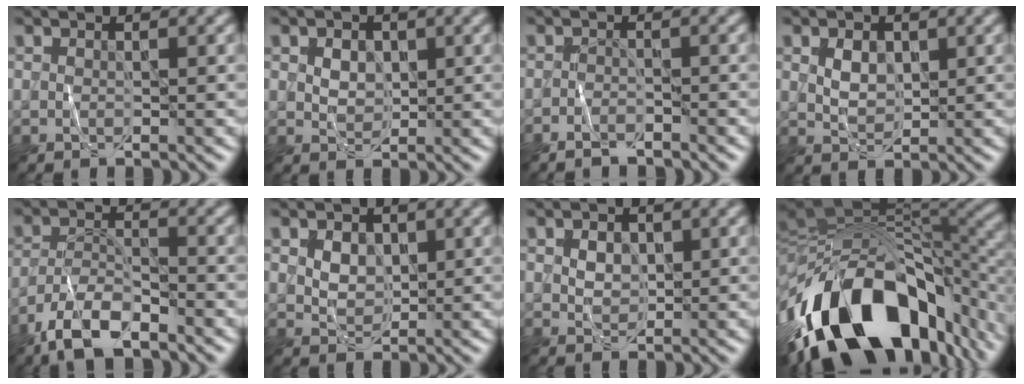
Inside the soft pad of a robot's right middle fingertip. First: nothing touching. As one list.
[{"total": 1.9, "force": [0.5, 1.5, 1.1], "torque": [-0.022, -0.002, 0.006]}, {"total": 1.4, "force": [-1.4, 0.2, 0.4], "torque": [-0.007, 0.001, -0.026]}, {"total": 2.0, "force": [0.5, 1.4, 1.4], "torque": [-0.028, -0.002, 0.012]}, {"total": 6.0, "force": [-4.7, 1.9, 3.4], "torque": [-0.064, -0.002, -0.092]}, {"total": 2.4, "force": [0.7, 1.7, 1.4], "torque": [-0.026, 0.001, 0.010]}, {"total": 1.6, "force": [0.4, 1.3, 0.9], "torque": [-0.020, -0.001, 0.009]}, {"total": 16.1, "force": [-7.4, 8.7, 11.3], "torque": [-0.189, -0.001, -0.115]}]